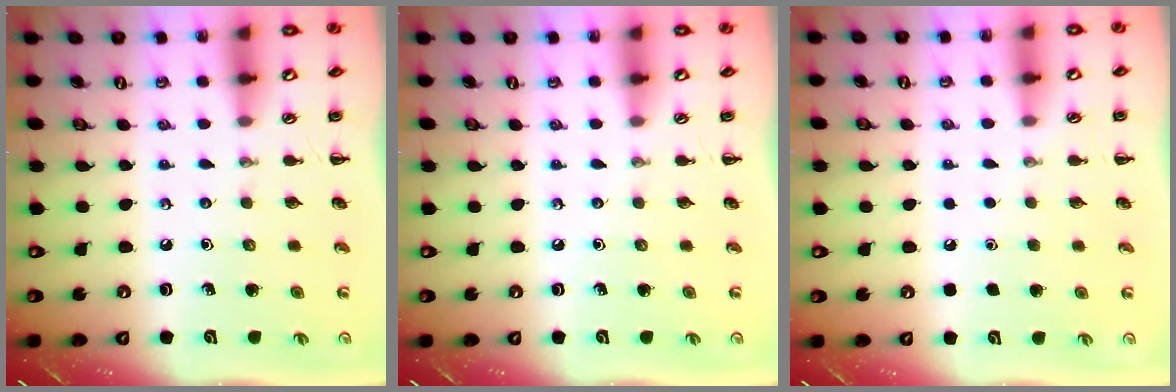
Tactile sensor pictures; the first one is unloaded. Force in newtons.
{"total": 0.0}
{"total": 1.6, "press": 1.6, "slide": 0.1}